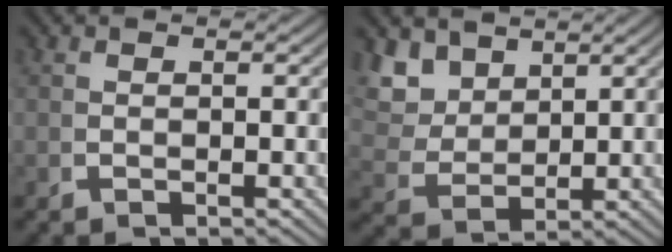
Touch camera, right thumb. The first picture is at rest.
{"total": 5.5, "force": [2.4, 3.8, 3.2], "torque": [-0.085, -0.016, 0.058]}